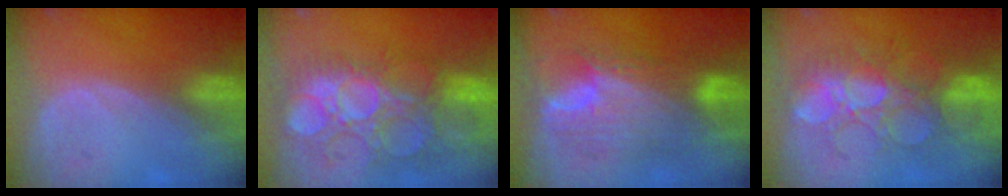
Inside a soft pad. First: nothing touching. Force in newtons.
{"total": 11.8, "press": 11.2, "slide": 3.7}
{"total": 10.0, "press": 10.0, "slide": 0.6}
{"total": 10.1, "press": 9.2, "slide": 4.3}